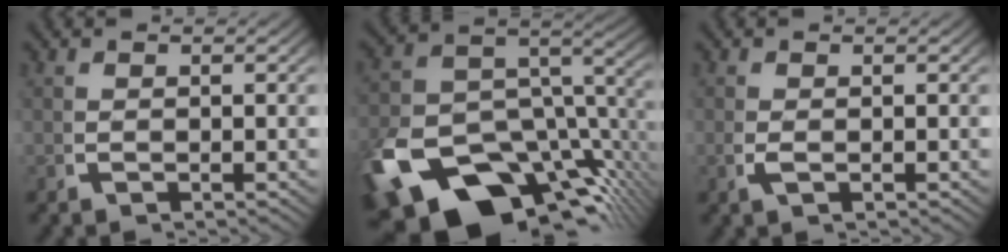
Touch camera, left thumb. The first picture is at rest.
{"total": 19.7, "force": [-9.3, 11.6, 12.9], "torque": [-0.221, -0.070, -0.119]}
{"total": 1.0, "force": [-0.2, 0.5, 0.9], "torque": [-0.027, -0.005, 0.002]}